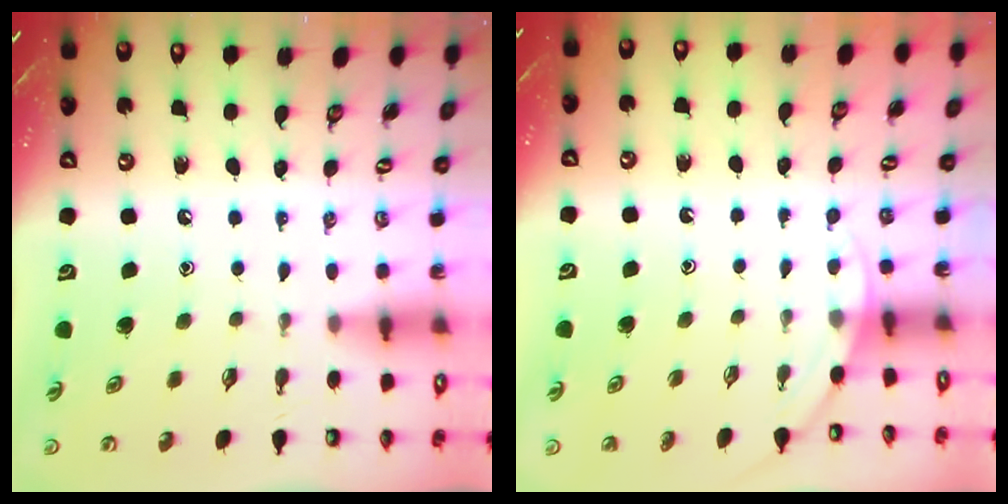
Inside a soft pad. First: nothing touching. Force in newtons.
{"total": 2.5, "press": 2.5, "slide": 0.1}